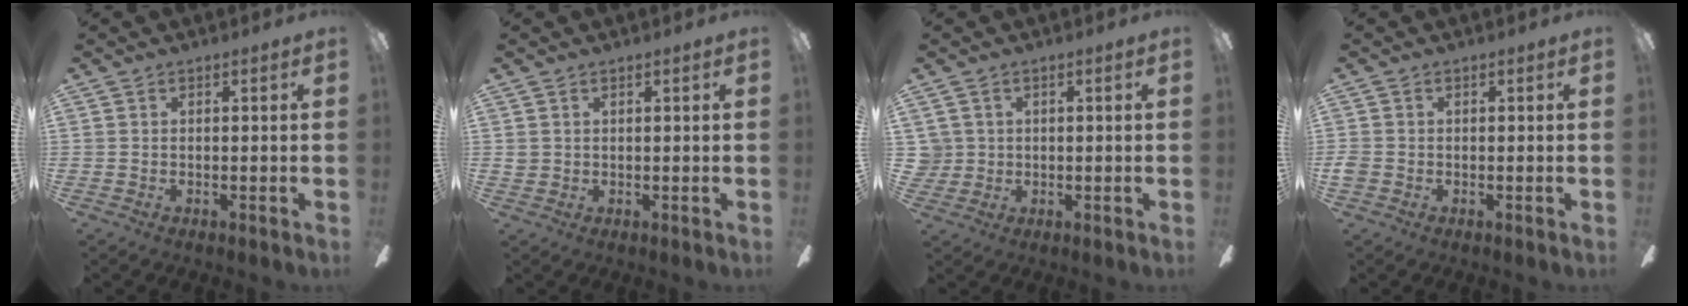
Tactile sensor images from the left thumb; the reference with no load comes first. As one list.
[{"total": 1.4, "force": [0.7, 1.1, 0.3], "torque": [-0.008, 0.002, 0.014]}, {"total": 3.3, "force": [0.9, 3.1, 0.3], "torque": [-0.016, 0.008, 0.018]}, {"total": 1.6, "force": [-0.4, 1.4, 0.6], "torque": [-0.009, 0.004, -0.006]}]